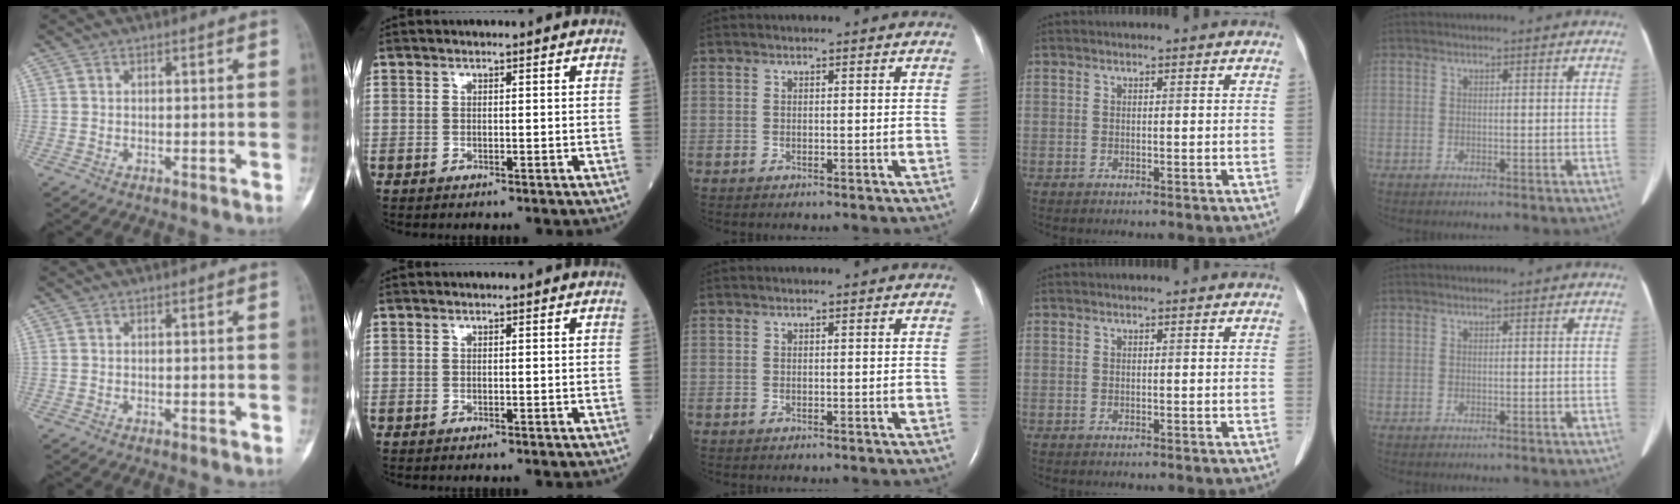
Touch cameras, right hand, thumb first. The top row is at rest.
{}